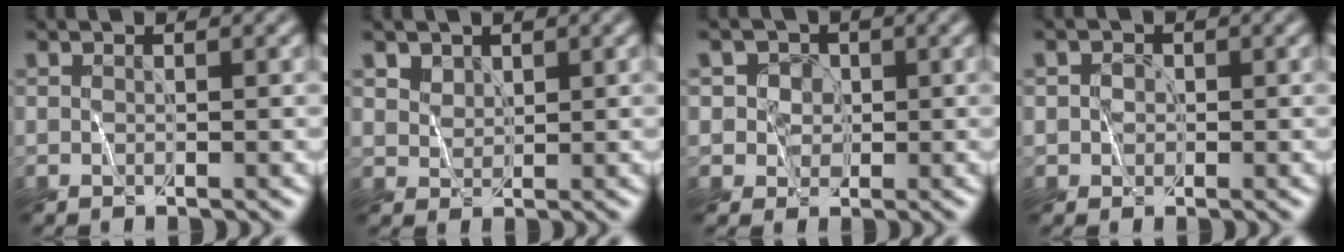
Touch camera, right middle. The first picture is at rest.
{"total": 2.4, "force": [2.0, 1.3, 0.5], "torque": [-0.021, -0.009, 0.051]}
{"total": 3.5, "force": [1.5, 3.0, 1.0], "torque": [0.007, 0.026, 0.012]}
{"total": 1.2, "force": [0.4, 1.1, 0.1], "torque": [0.017, 0.005, 0.001]}